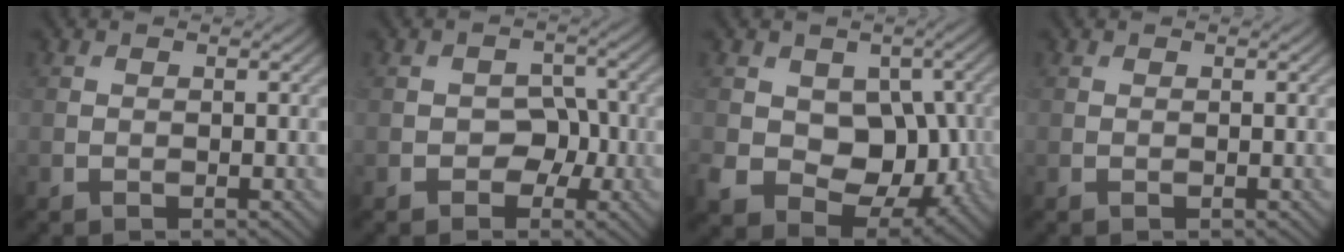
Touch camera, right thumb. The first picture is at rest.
{"total": 3.6, "force": [-1.5, 2.8, 1.7], "torque": [-0.015, 0.010, -0.030]}
{"total": 9.8, "force": [-0.5, 7.6, 6.2], "torque": [-0.108, -0.029, -0.010]}
{"total": 0.0}